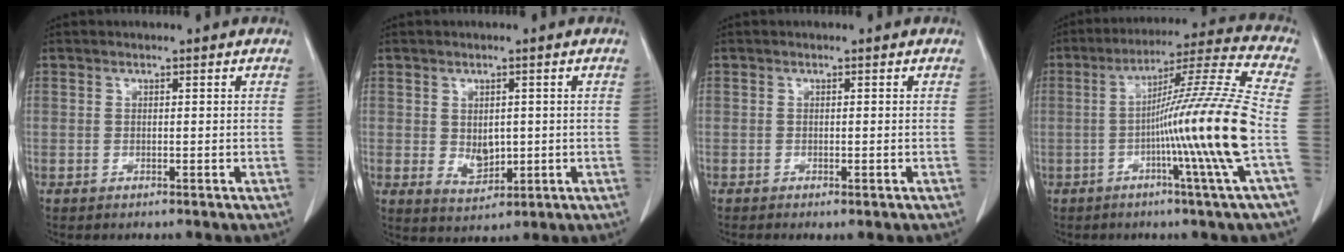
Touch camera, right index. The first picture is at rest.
{"total": 4.3, "force": [0.1, 2.9, 3.2], "torque": [-0.054, -0.005, 0.016]}
{"total": 1.0, "force": [-0.5, 0.2, 0.8], "torque": [-0.016, -0.004, -0.005]}
{"total": 17.2, "force": [-3.4, -3.1, 16.6], "torque": [-0.267, -0.007, -0.070]}